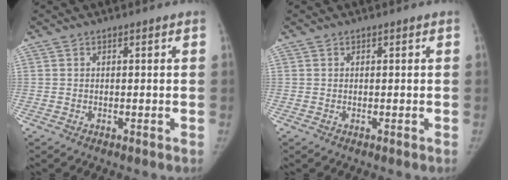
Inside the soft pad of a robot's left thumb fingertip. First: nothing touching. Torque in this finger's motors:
{"motor_torque": [0.04, 0.04, 0.27, -0.27, 0.01]}